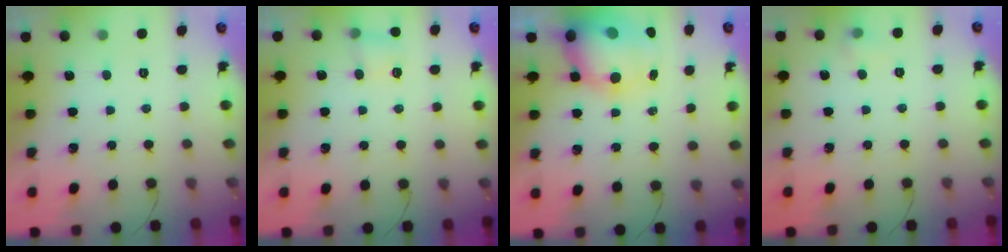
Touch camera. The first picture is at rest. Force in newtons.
{"total": 4.6, "press": 4.4, "slide": 1.2}
{"total": 10.6, "press": 10.2, "slide": 2.6}
{"total": 4.3, "press": 4.2, "slide": 1.1}